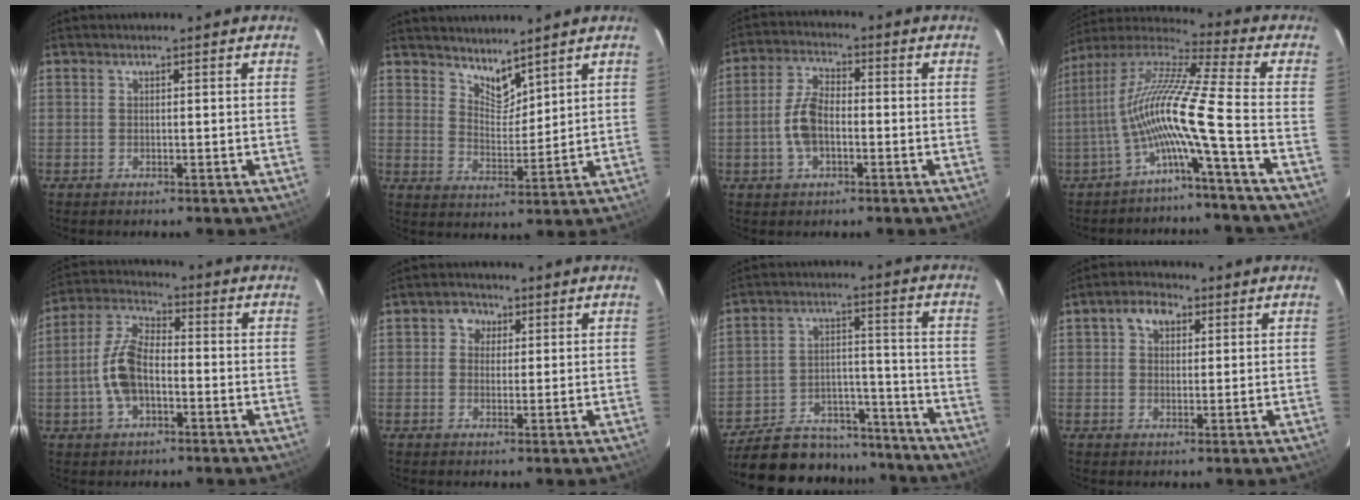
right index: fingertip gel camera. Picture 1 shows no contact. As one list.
[{"total": 5.4, "force": [4.8, 1.8, 1.7], "torque": [-0.020, -0.007, 0.086]}, {"total": 7.3, "force": [-1.7, 4.2, 5.7], "torque": [-0.122, 0.013, -0.029]}, {"total": 12.8, "force": [-4.9, -1.9, 11.6], "torque": [-0.204, -0.002, -0.099]}, {"total": 9.6, "force": [-2.4, 5.1, 7.7], "torque": [-0.166, 0.015, -0.044]}, {"total": 3.2, "force": [0.8, 3.0, 0.7], "torque": [-0.005, 0.013, 0.009]}, {"total": 23.3, "force": [-19.9, 9.3, 7.8], "torque": [-0.171, 0.034, -0.271]}, {"total": 4.6, "force": [1.8, 3.5, 2.5], "torque": [-0.040, 0.017, 0.030]}]